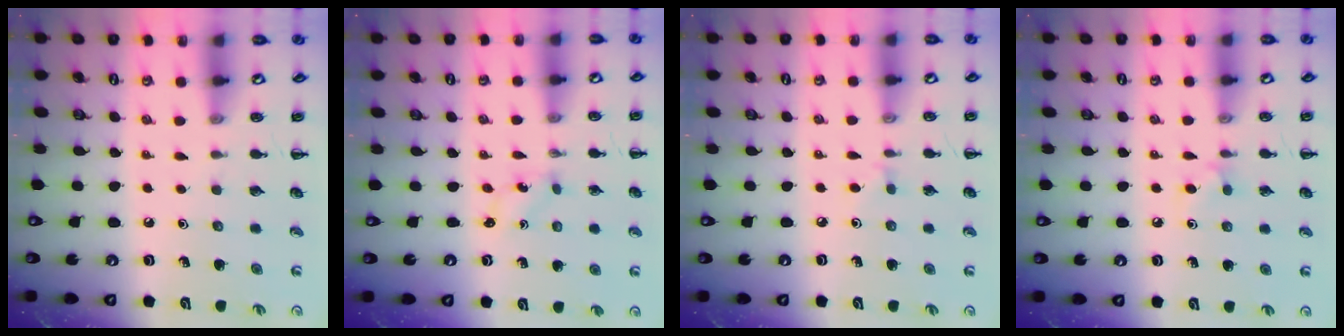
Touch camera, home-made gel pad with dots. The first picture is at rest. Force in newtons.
{"total": 0.0}
{"total": 3.8, "press": 3.5, "slide": 1.4}
{"total": 5.7, "press": 5.4, "slide": 1.7}